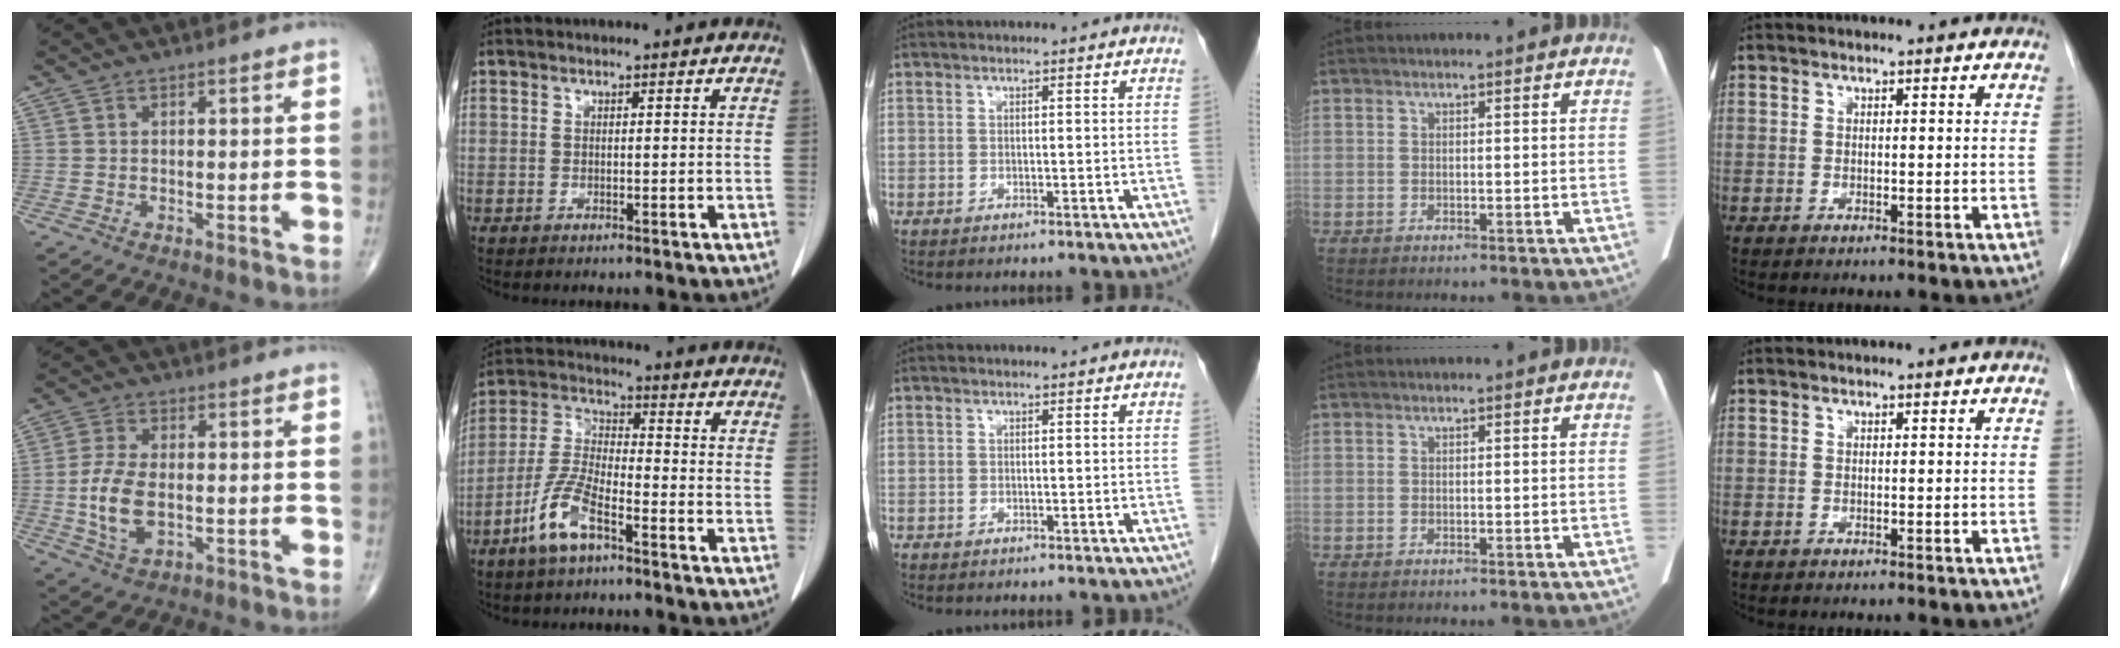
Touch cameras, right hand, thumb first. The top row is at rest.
{"thumb": {"total": 8.8, "force": [-1.1, 4.7, 7.3], "torque": [-0.153, -0.002, -0.019]}, "index": {"total": 8.6, "force": [-5.1, 2.3, 6.5], "torque": [-0.146, -0.003, -0.104]}}